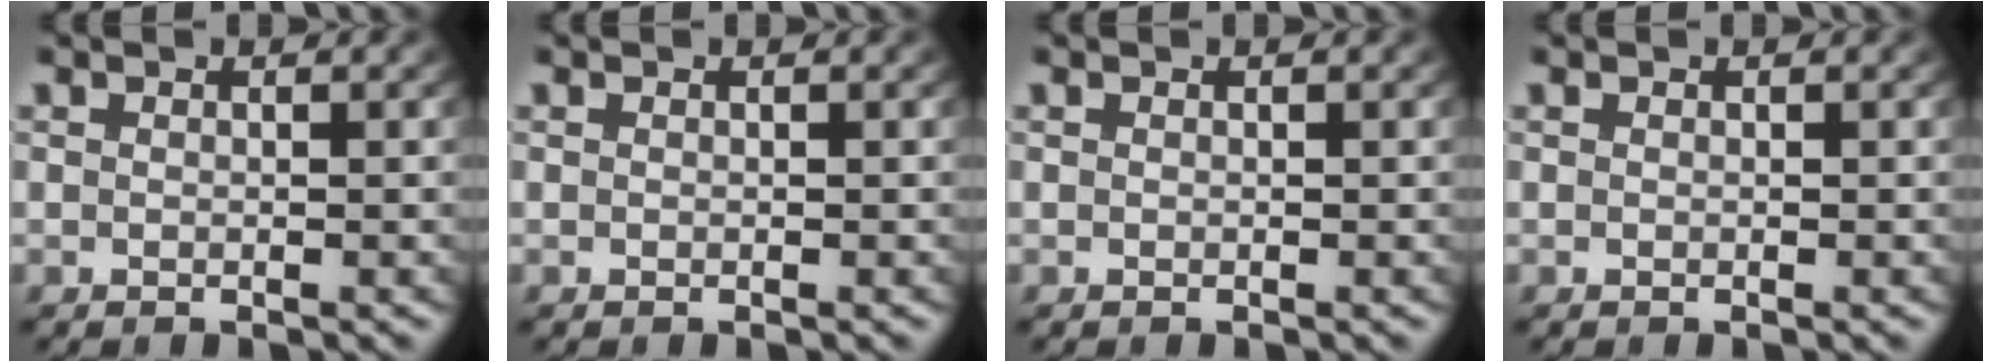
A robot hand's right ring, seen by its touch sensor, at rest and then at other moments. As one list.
[{"total": 0.0}, {"total": 0.0}, {"total": 0.0}]